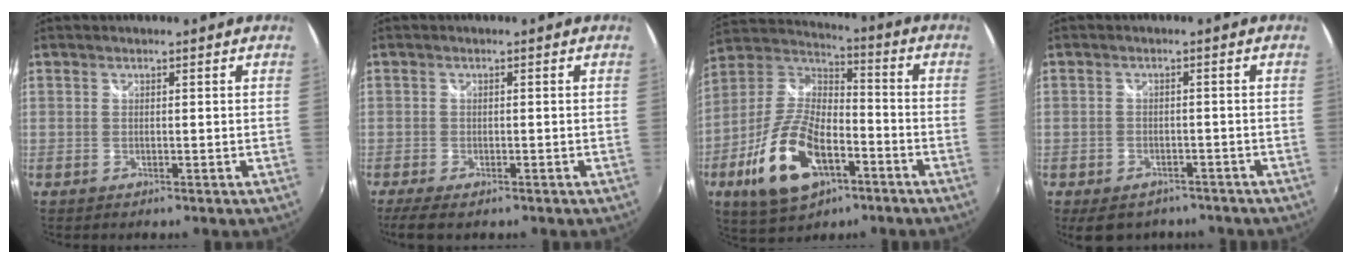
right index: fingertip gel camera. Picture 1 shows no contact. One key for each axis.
{"total": 5.4, "fx": -3.9, "fy": 1.8, "fz": 3.3, "tx": -0.078, "ty": -0.023, "tz": -0.067}
{"total": 18.9, "fx": -7.8, "fy": 9.6, "fz": 14.3, "tx": -0.305, "ty": -0.017, "tz": -0.135}
{"total": 7.8, "fx": -5.8, "fy": 4.4, "fz": 2.9, "tx": -0.065, "ty": -0.006, "tz": -0.075}